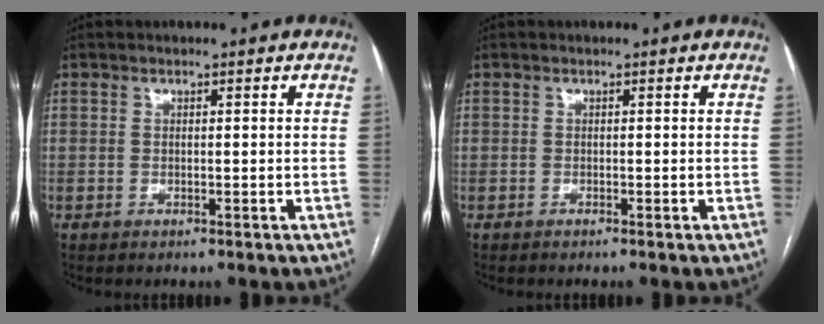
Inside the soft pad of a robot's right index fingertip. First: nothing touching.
{"total": 0.0}